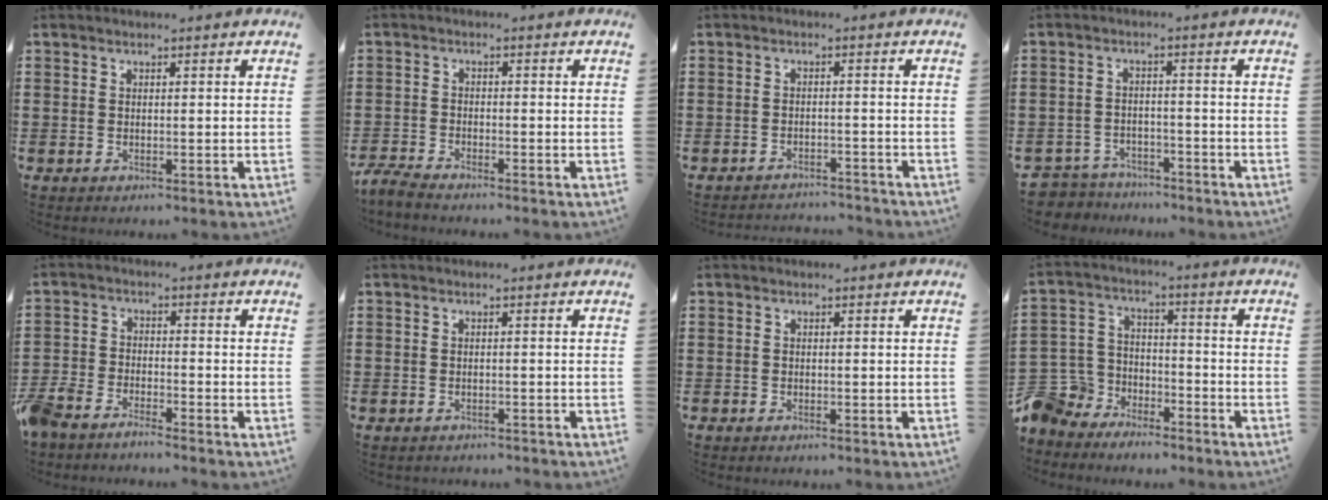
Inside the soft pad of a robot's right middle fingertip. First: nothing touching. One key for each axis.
{"total": 2.7, "fx": -2.6, "fy": 0.1, "fz": 0.7, "tx": -0.027, "ty": -0.002, "tz": -0.060}
{"total": 2.3, "fx": -2.3, "fy": 0.2, "fz": 0.0, "tx": -0.007, "ty": 0.001, "tz": -0.049}
{"total": 3.9, "fx": -3.8, "fy": 0.8, "fz": -0.3, "tx": -0.011, "ty": -0.001, "tz": -0.086}
{"total": 4.3, "fx": -4.2, "fy": 0.4, "fz": 0.7, "tx": -0.042, "ty": -0.006, "tz": -0.094}
{"total": 0.9, "fx": -0.9, "fy": 0.2, "fz": 0.0, "tx": -0.002, "ty": 0.000, "tz": -0.019}
{"total": 0.5, "fx": -0.5, "fy": 0.2, "fz": 0.1, "tx": -0.002, "ty": 0.000, "tz": -0.010}
{"total": 8.3, "fx": -7.0, "fy": 4.5, "fz": 0.2, "tx": -0.050, "ty": 0.007, "tz": -0.145}